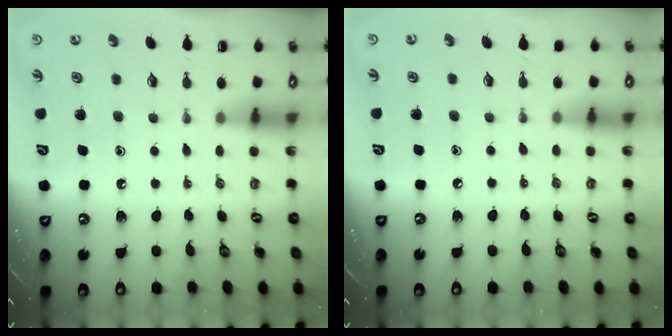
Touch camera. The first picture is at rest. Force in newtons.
{"total": 2.6, "press": 2.6, "slide": 0.3}